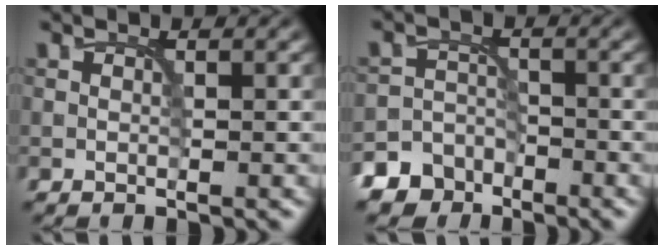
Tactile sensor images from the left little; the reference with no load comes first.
{"total": 6.1, "force": [-4.8, 3.9, 0.3], "torque": [0.014, -0.008, -0.088]}